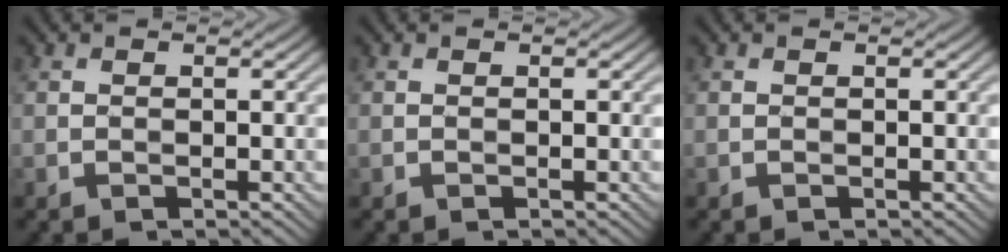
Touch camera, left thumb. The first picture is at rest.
{"total": 0.0}
{"total": 0.0}